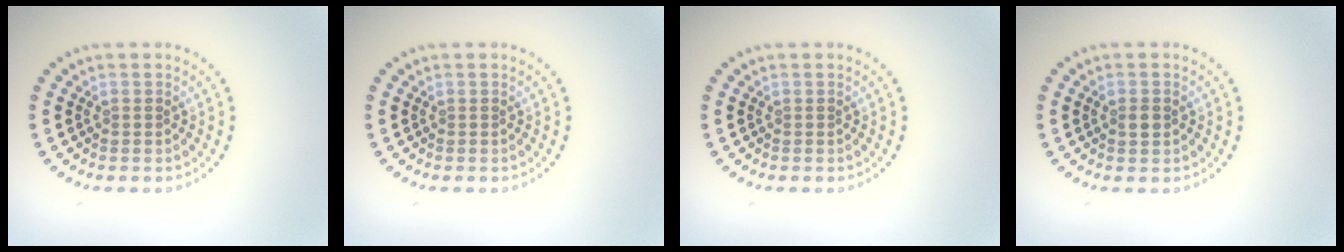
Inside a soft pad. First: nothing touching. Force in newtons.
{"total": 0.0}
{"total": 0.0}
{"total": 1.0, "press": 1.0, "slide": 0.1}